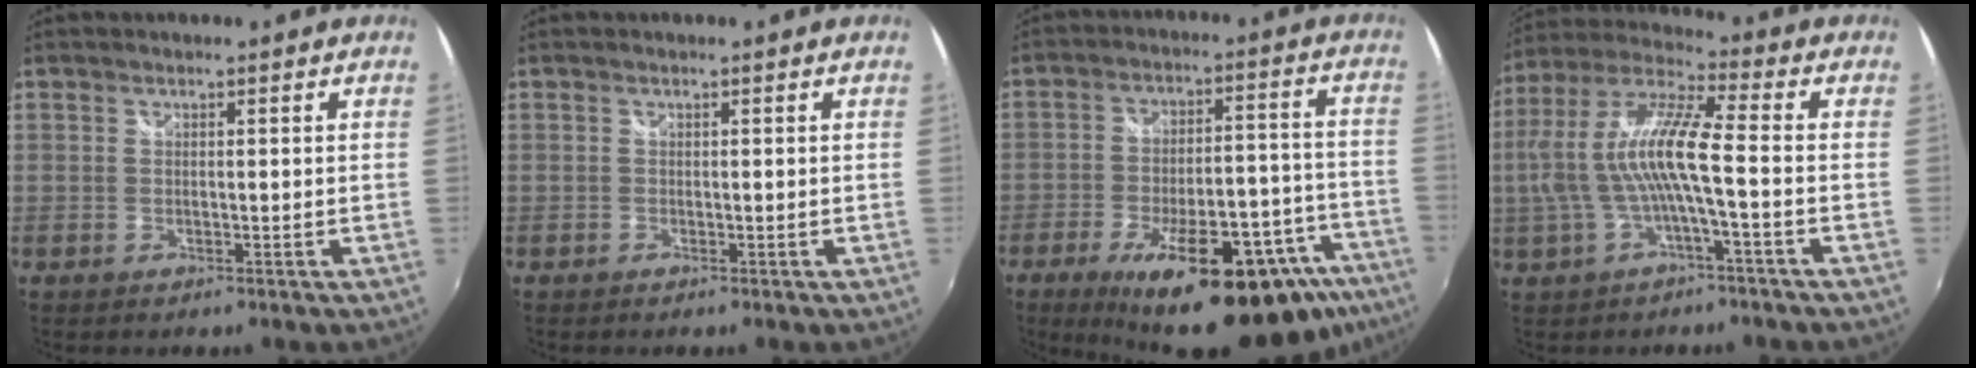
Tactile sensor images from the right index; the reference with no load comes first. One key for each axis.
{"total": 0.0}
{"total": 28.4, "fx": -18.9, "fy": 9.6, "fz": 19.0, "tx": -0.269, "ty": -0.004, "tz": -0.246}
{"total": 12.0, "fx": -1.4, "fy": 1.6, "fz": 11.9, "tx": -0.225, "ty": 0.006, "tz": -0.019}